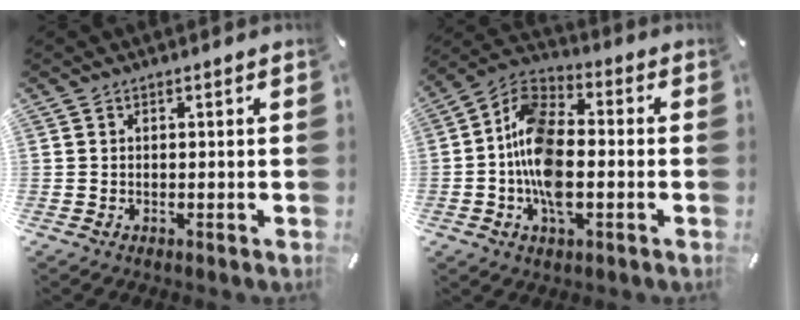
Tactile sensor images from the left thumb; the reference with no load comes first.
{"total": 13.1, "force": [-3.2, 7.6, 10.2], "torque": [-0.219, 0.012, -0.057]}